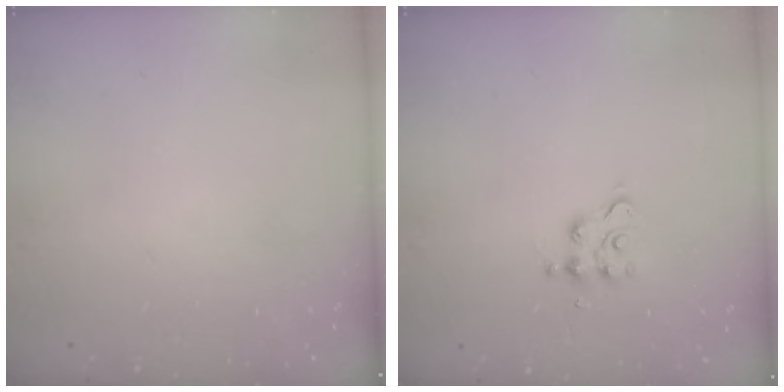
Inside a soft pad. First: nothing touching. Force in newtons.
{"total": 3.3, "press": 3.3, "slide": 0.2}